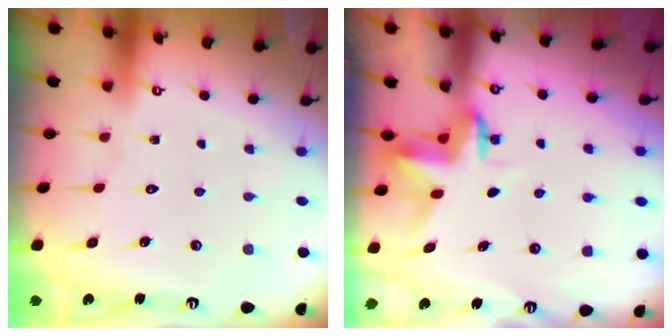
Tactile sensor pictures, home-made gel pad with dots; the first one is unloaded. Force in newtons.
{"total": 3.4, "press": 3.4, "slide": 0.2}